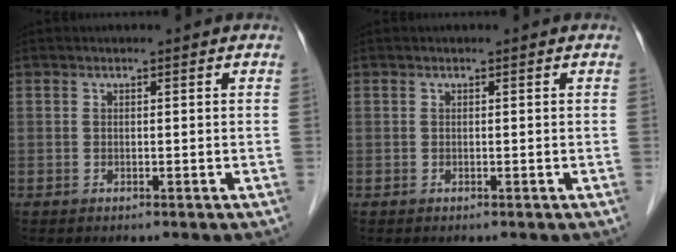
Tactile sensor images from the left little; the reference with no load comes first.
{"total": 0.0}